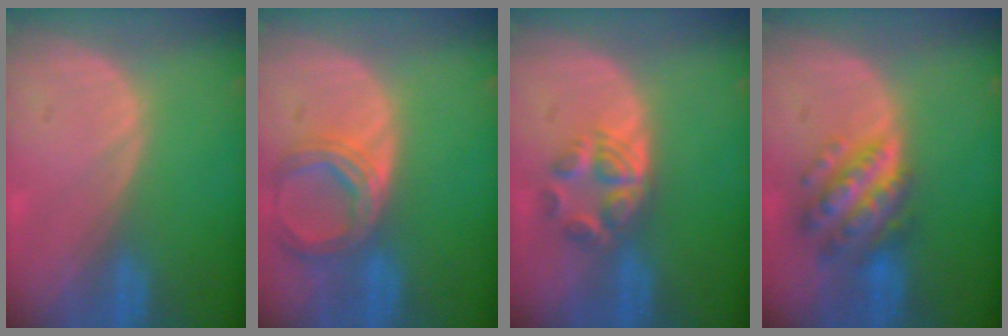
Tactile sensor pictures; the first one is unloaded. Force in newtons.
{"total": 7.0, "press": 6.5, "slide": 2.7}
{"total": 5.9, "press": 5.0, "slide": 3.1}
{"total": 7.5, "press": 7.5, "slide": 0.5}